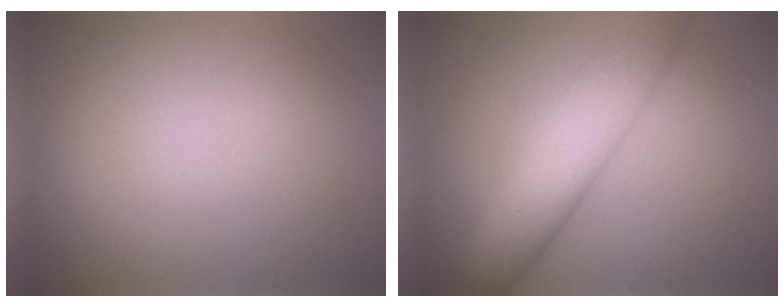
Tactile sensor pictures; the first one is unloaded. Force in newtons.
{"total": 7.3, "press": 7.3, "slide": 0.3}